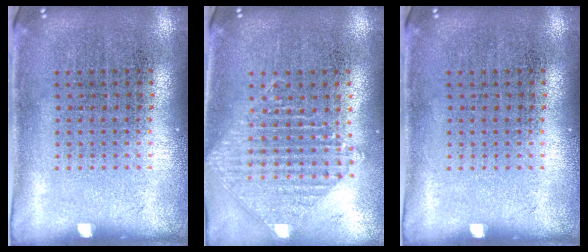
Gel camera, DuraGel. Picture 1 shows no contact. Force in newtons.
{"total": 1.0, "press": 1.0, "slide": 0.2}
{"total": 0.0}